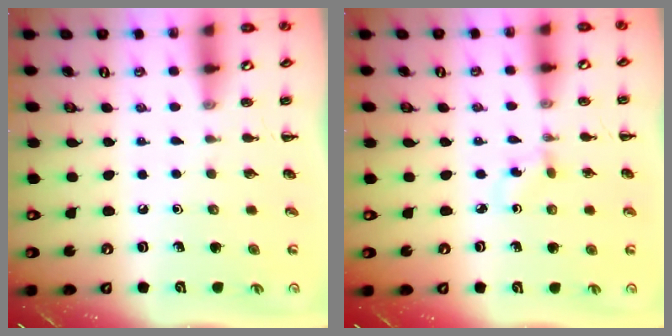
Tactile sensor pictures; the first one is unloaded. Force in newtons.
{"total": 1.9, "press": 1.6, "slide": 1.0}